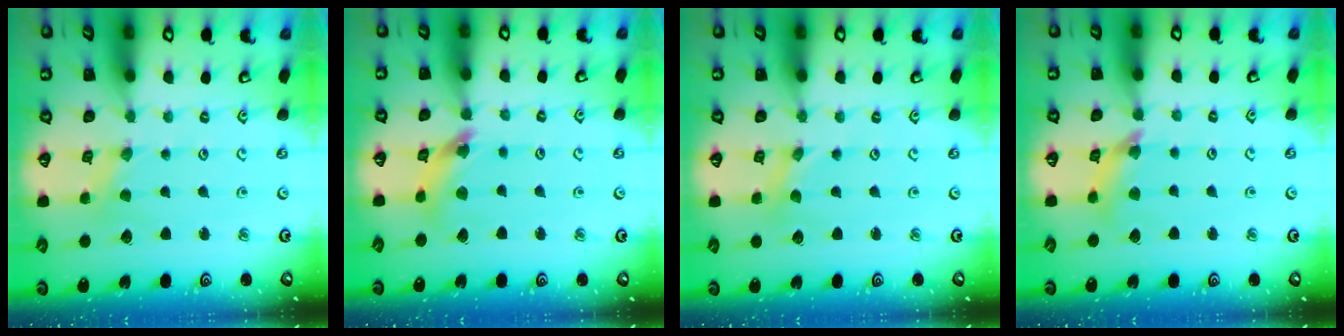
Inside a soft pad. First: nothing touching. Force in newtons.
{"total": 8.6, "press": 8.6, "slide": 0.8}
{"total": 0.0}
{"total": 9.2, "press": 9.2, "slide": 1.2}